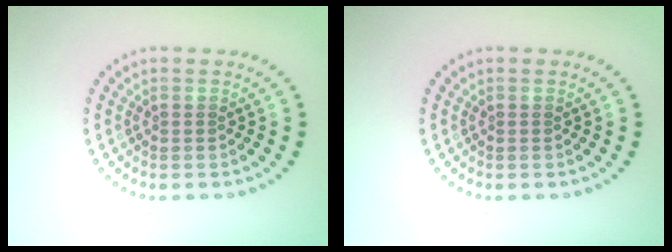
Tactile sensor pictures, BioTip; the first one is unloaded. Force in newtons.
{"total": 0.0}